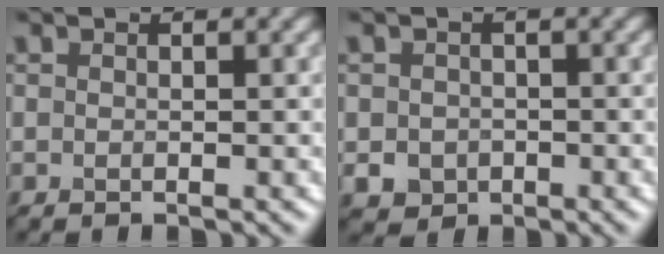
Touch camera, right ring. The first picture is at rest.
{"total": 2.3, "force": [-0.6, 2.1, 0.8], "torque": [-0.009, -0.006, -0.009]}